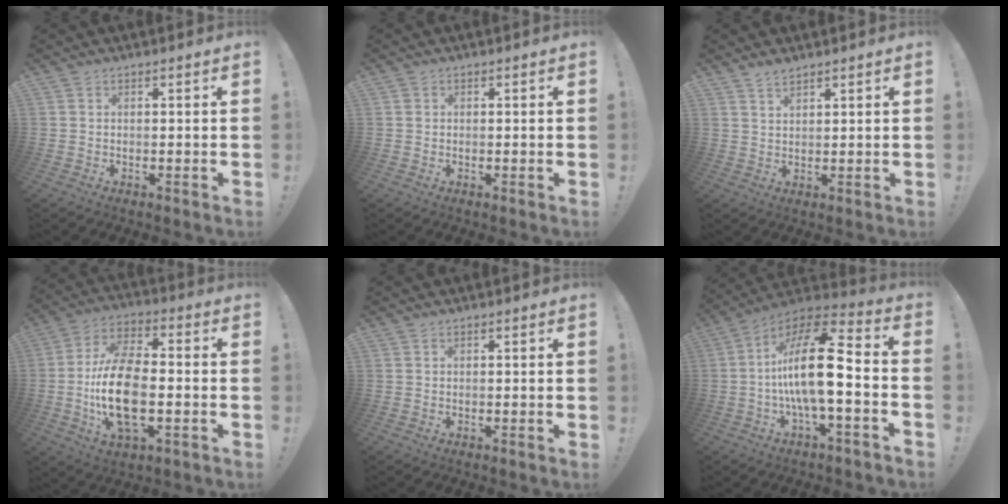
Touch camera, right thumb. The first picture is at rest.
{"total": 0.8, "force": [0.2, 0.7, 0.1], "torque": [0.004, 0.001, 0.003]}
{"total": 2.8, "force": [2.5, 0.6, 1.1], "torque": [-0.020, -0.017, 0.047]}
{"total": 18.0, "force": [-2.7, 9.5, 15.0], "torque": [-0.290, 0.005, -0.045]}
{"total": 0.0}
{"total": 21.3, "force": [-1.7, 6.9, 20.1], "torque": [-0.349, 0.013, -0.033]}